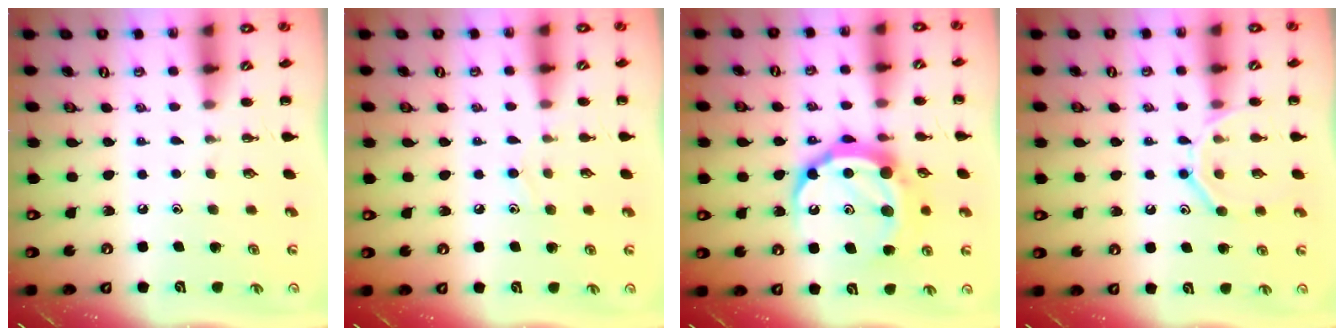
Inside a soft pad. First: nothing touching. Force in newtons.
{"total": 6.9, "press": 6.4, "slide": 2.4}
{"total": 15.8, "press": 15.8, "slide": 1.1}
{"total": 11.6, "press": 11.5, "slide": 1.4}